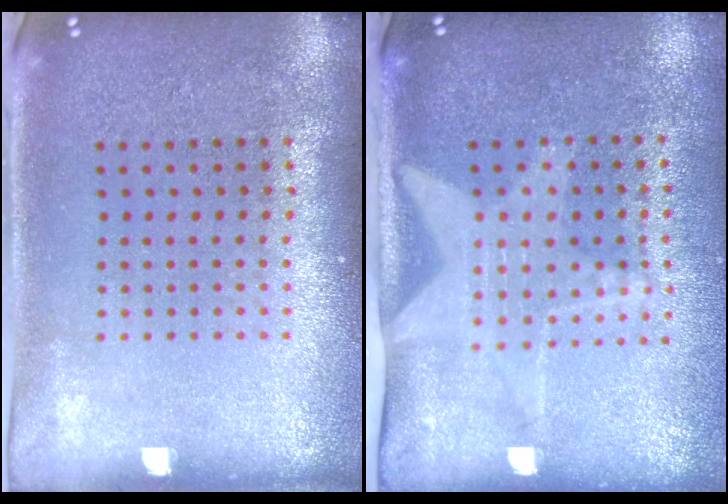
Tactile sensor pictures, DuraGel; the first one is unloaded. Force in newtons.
{"total": 2.1, "press": 1.6, "slide": 1.3}